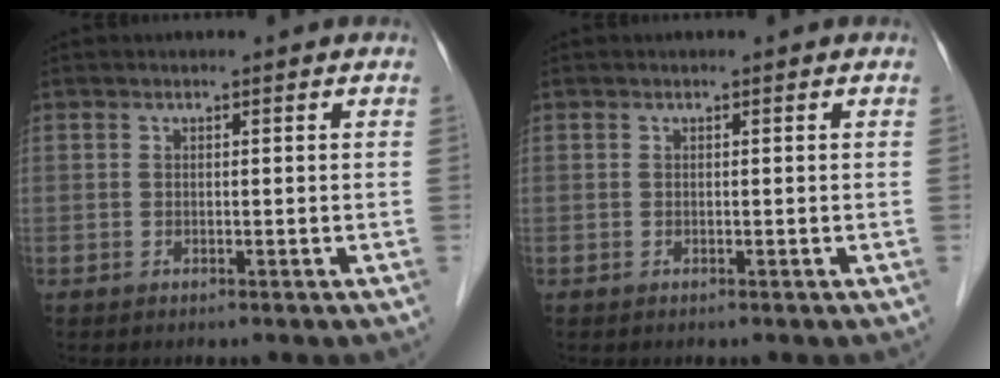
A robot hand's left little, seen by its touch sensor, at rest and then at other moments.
{"total": 0.0}